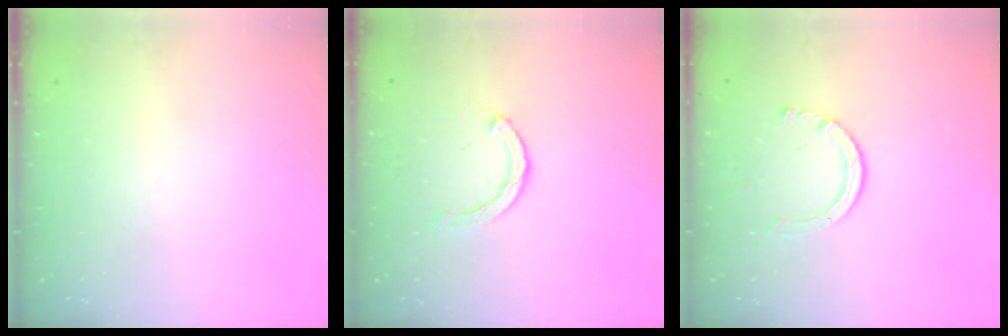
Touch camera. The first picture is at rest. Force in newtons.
{"total": 3.0, "press": 3.0, "slide": 0.4}
{"total": 4.6, "press": 4.5, "slide": 0.5}